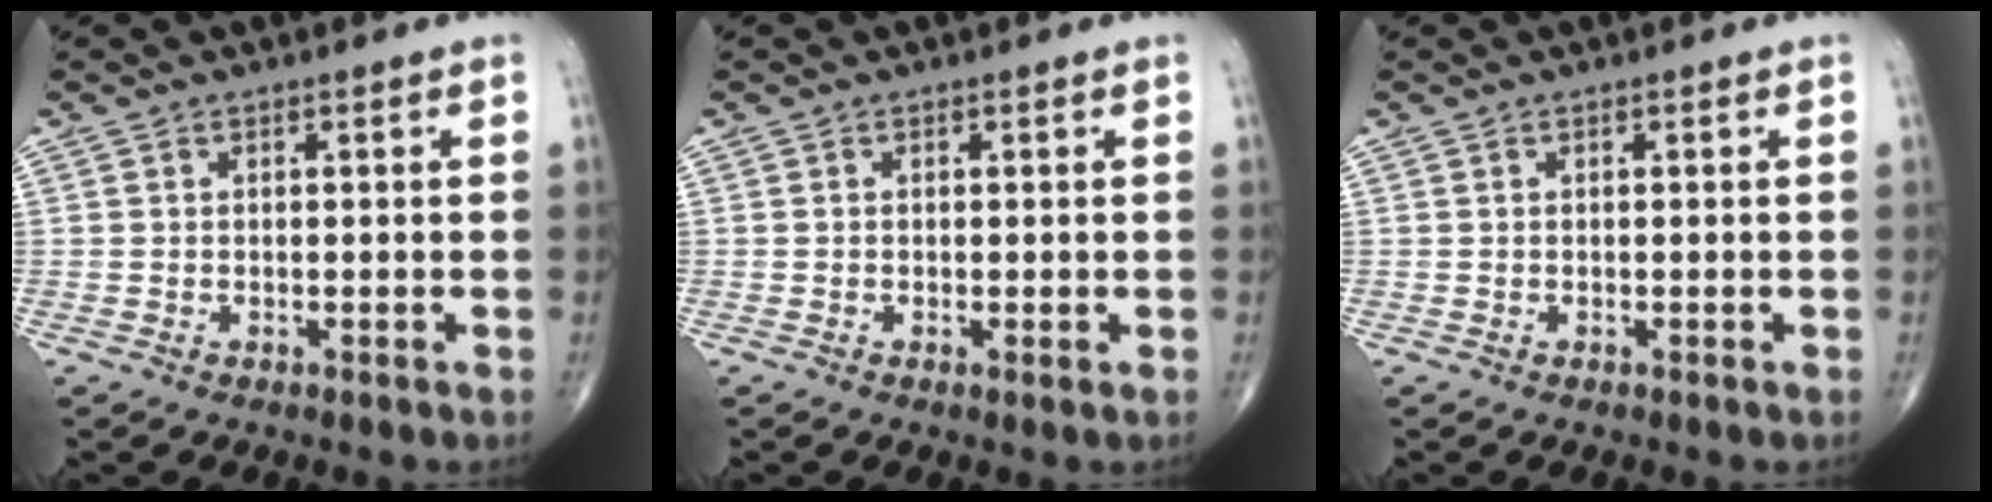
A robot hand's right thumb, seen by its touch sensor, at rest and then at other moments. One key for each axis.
{"total": 0.6, "fx": -0.1, "fy": 0.0, "fz": 0.6, "tx": -0.015, "ty": -0.004, "tz": -0.004}
{"total": 0.0}